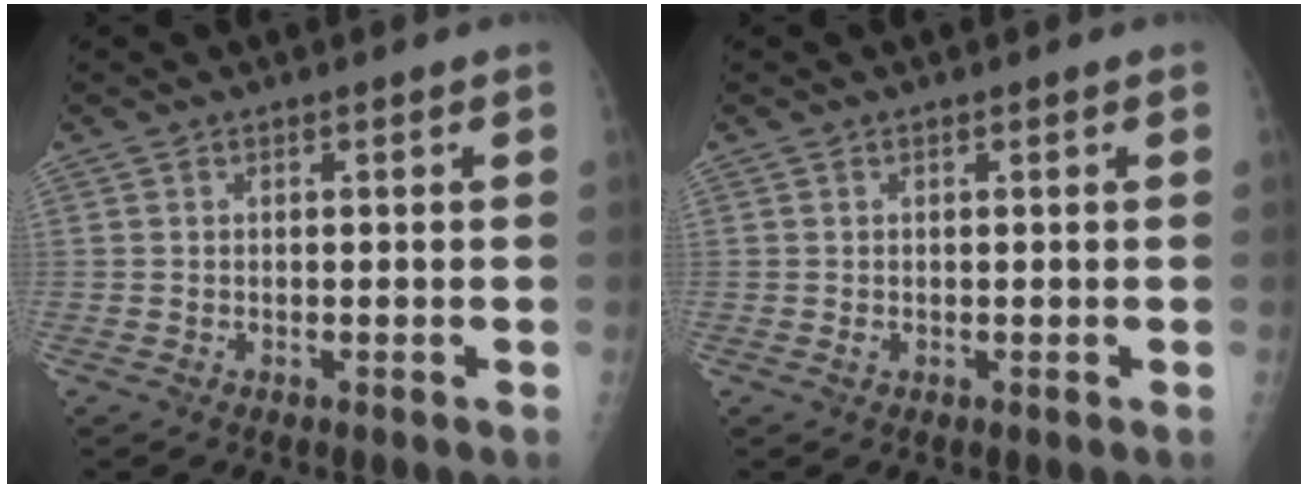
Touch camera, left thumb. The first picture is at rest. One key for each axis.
{"total": 0.7, "fx": 0.1, "fy": 0.4, "fz": 0.5, "tx": -0.005, "ty": 0.000, "tz": 0.005}